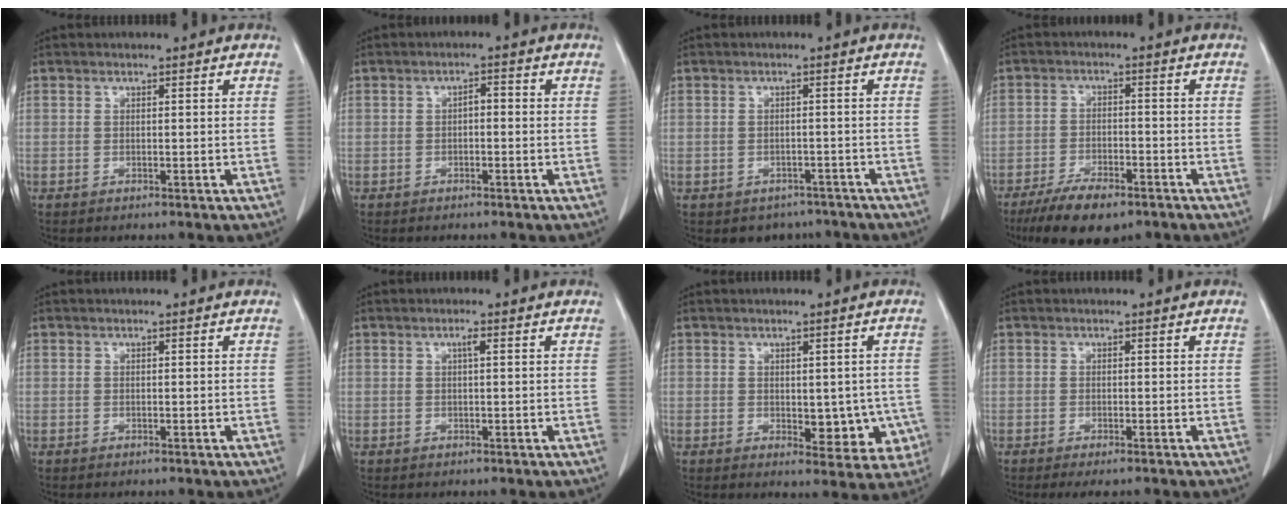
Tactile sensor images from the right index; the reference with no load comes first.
{"total": 1.7, "force": [-0.2, 0.7, 1.5], "torque": [-0.021, 0.006, -0.003]}
{"total": 4.4, "force": [-3.4, 2.8, 0.2], "torque": [0.012, 0.015, -0.044]}
{"total": 8.8, "force": [-6.4, 2.9, 5.4], "torque": [-0.091, -0.012, -0.105]}
{"total": 0.0}
{"total": 1.1, "force": [0.4, 0.1, 1.0], "torque": [-0.020, 0.004, 0.007]}
{"total": 7.1, "force": [-1.1, 4.1, 5.7], "torque": [-0.045, 0.002, -0.005]}
{"total": 2.7, "force": [-2.2, 0.4, 1.5], "torque": [-0.016, -0.006, -0.029]}